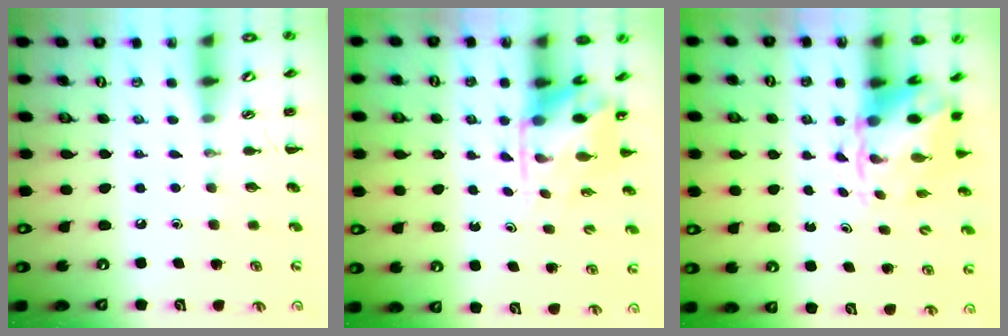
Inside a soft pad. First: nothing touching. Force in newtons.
{"total": 3.5, "press": 3.4, "slide": 0.6}
{"total": 3.9, "press": 3.8, "slide": 0.9}